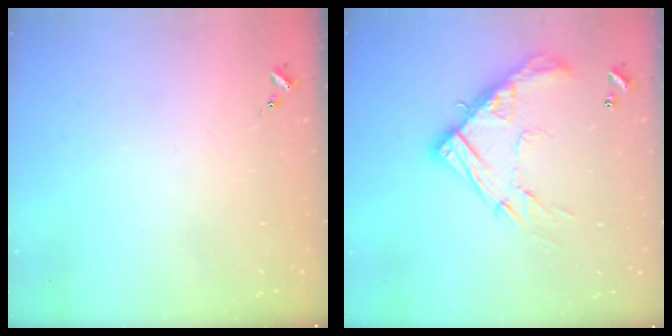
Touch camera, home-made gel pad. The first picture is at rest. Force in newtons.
{"total": 17.3, "press": 17.3, "slide": 1.4}